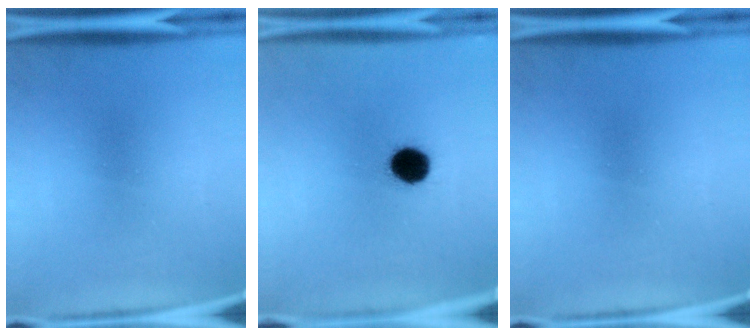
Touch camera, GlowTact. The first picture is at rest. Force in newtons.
{"total": 8.6}
{"total": 0.0}